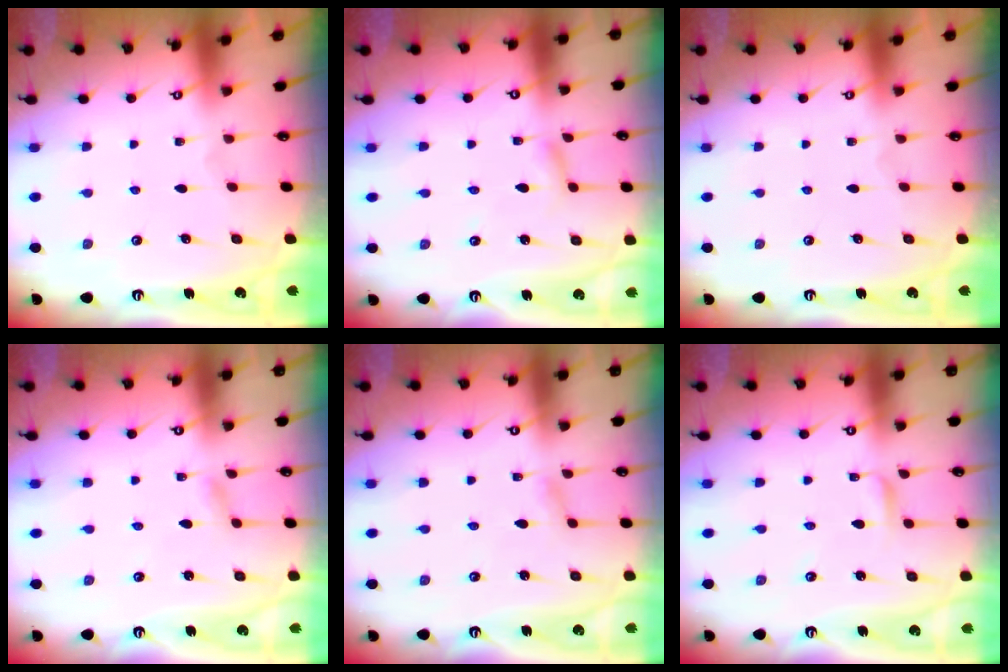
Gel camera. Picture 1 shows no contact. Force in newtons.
{"total": 2.2, "press": 2.2, "slide": 0.2}
{"total": 0.0}
{"total": 1.6, "press": 1.6, "slide": 0.1}
{"total": 2.6, "press": 2.6, "slide": 0.2}
{"total": 2.0, "press": 2.0, "slide": 0.2}